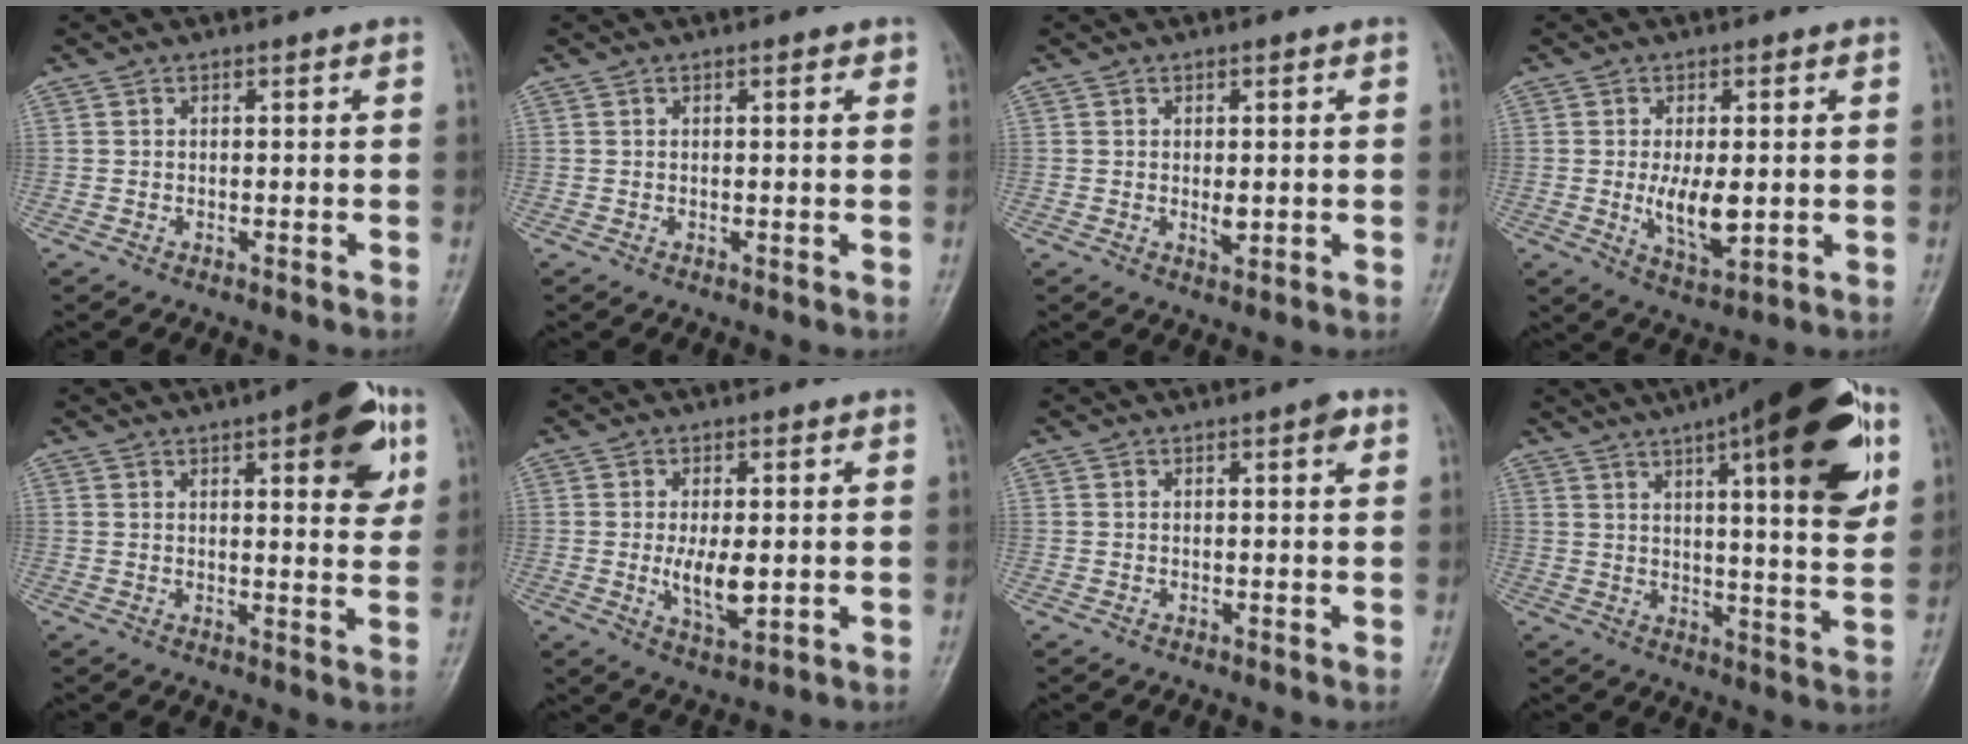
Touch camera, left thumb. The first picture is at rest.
{"total": 1.2, "force": [0.6, 0.4, 1.0], "torque": [-0.012, 0.001, 0.005]}
{"total": 2.7, "force": [0.1, 1.3, 2.4], "torque": [-0.031, -0.006, 0.004]}
{"total": 8.1, "force": [-0.4, 3.6, 7.2], "torque": [-0.119, -0.017, 0.000]}
{"total": 13.6, "force": [6.1, 4.6, 11.2], "torque": [-0.111, -0.017, 0.071]}
{"total": 7.1, "force": [-0.4, 3.1, 6.4], "torque": [-0.108, -0.016, -0.001]}
{"total": 1.9, "force": [0.8, 0.5, 1.6], "torque": [-0.021, 0.000, 0.009]}
{"total": 25.3, "force": [11.6, 6.3, 21.6], "torque": [-0.292, -0.014, 0.161]}